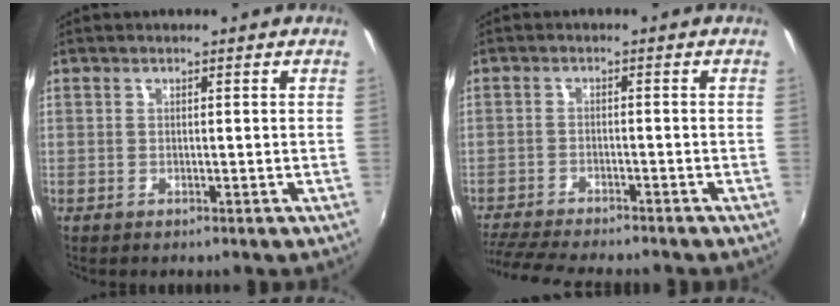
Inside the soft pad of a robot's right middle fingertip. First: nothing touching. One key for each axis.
{"total": 10.7, "fx": -9.6, "fy": 1.3, "fz": 4.5, "tx": -0.113, "ty": -0.025, "tz": -0.161}